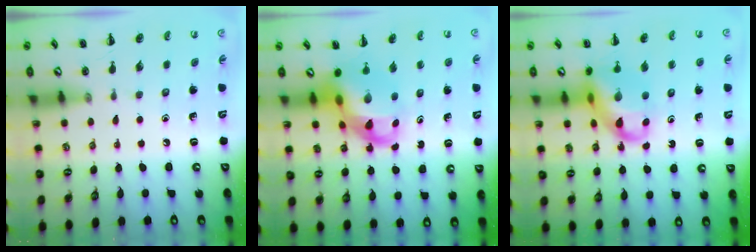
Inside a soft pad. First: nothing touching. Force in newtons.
{"total": 10.4, "press": 10.1, "slide": 2.6}
{"total": 13.7, "press": 13.3, "slide": 3.3}